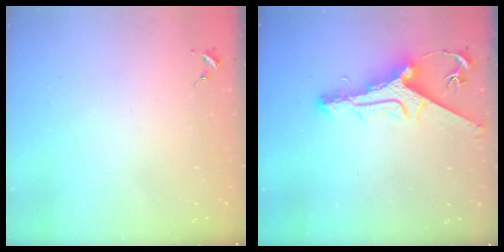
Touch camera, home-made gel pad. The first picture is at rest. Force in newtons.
{"total": 13.0, "press": 13.0, "slide": 1.0}